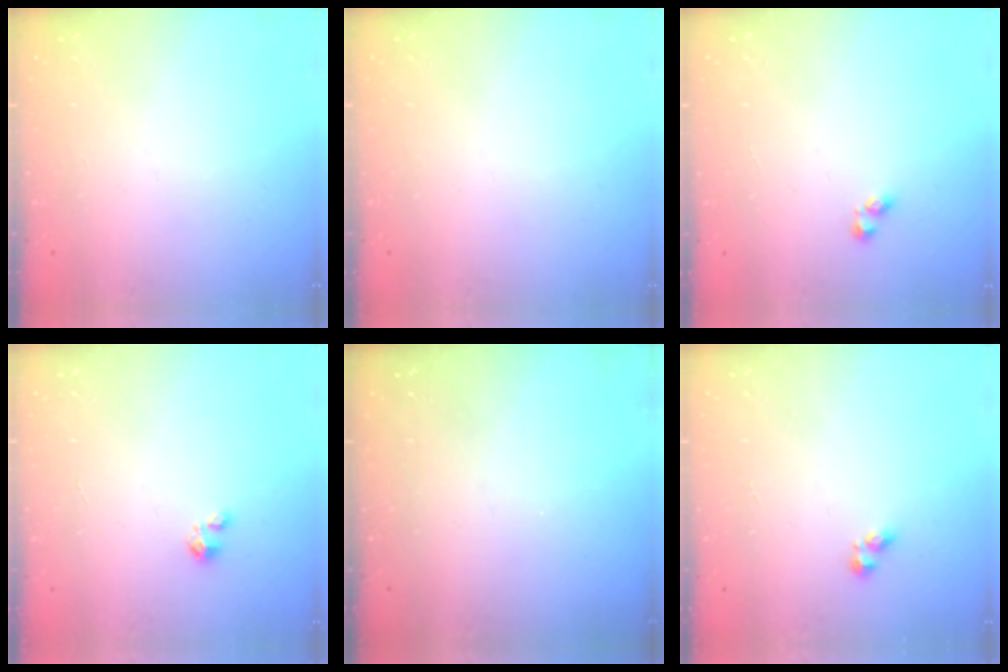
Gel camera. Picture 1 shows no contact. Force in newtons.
{"total": 0.0}
{"total": 2.9, "press": 2.6, "slide": 1.3}
{"total": 2.1, "press": 2.1, "slide": 0.2}
{"total": 0.0}
{"total": 3.0, "press": 2.9, "slide": 0.6}